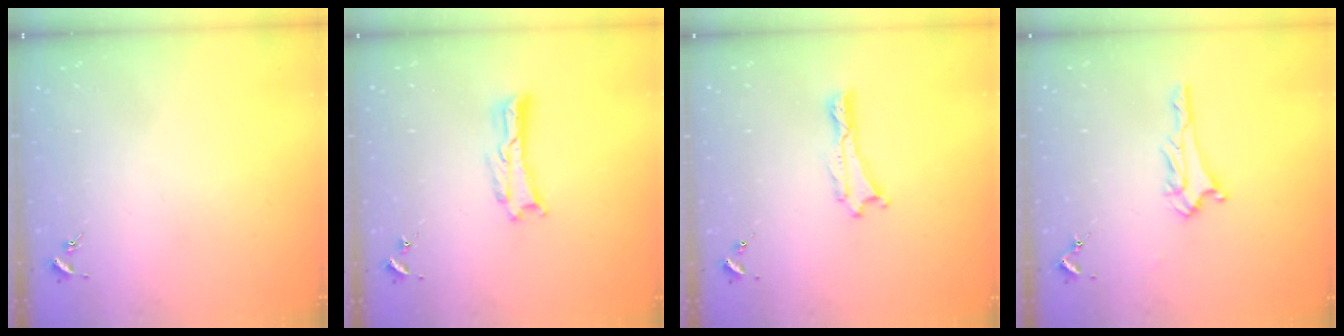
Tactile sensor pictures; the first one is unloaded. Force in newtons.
{"total": 0.0}
{"total": 0.0}
{"total": 2.6, "press": 2.6, "slide": 0.3}